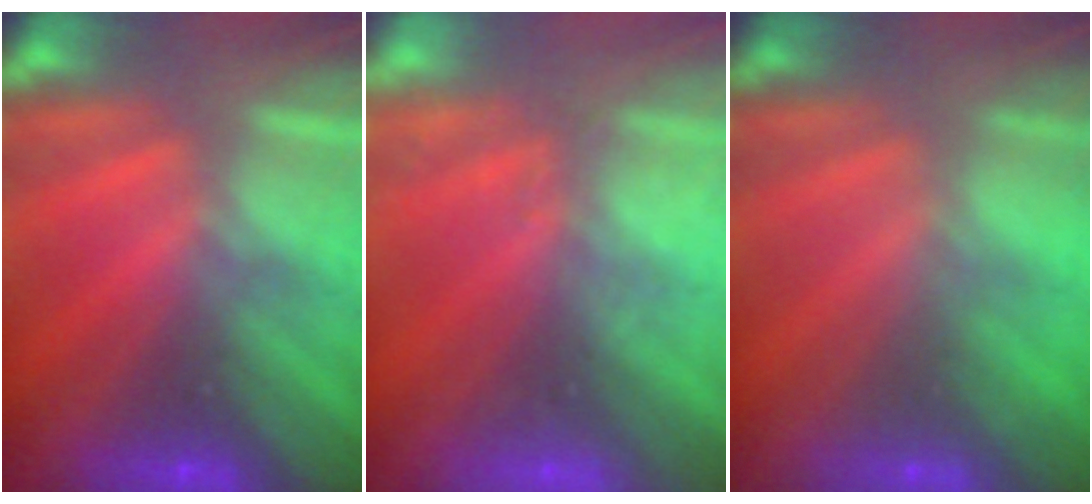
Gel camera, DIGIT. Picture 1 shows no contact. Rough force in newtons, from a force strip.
{"total": 2.6}
{"total": 2.5}